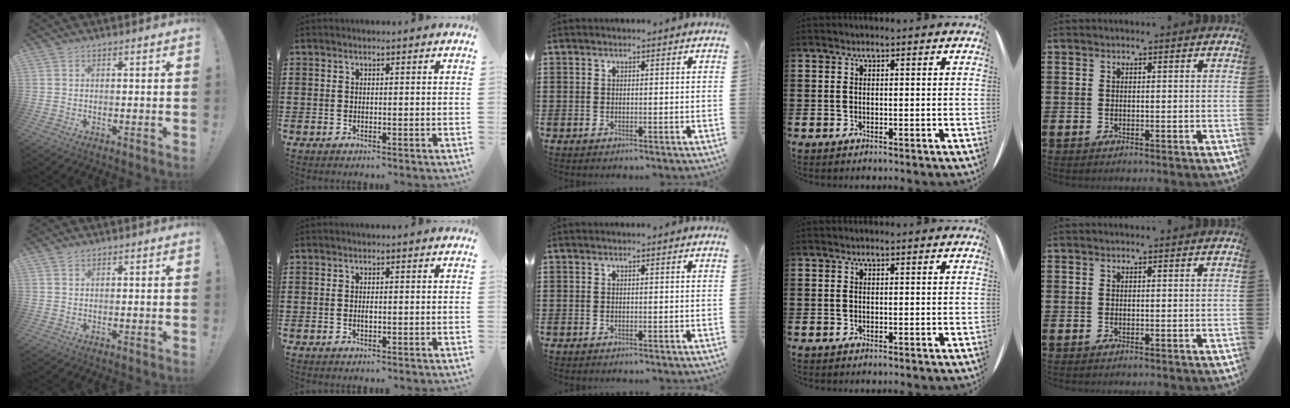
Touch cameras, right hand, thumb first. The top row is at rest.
{"thumb": {"total": 0.7, "force": [0.6, 0.2, 0.3], "torque": [-0.004, 0.000, 0.012]}, "index": {"total": 0.8, "force": [-0.1, 0.2, 0.8], "torque": [-0.015, -0.001, -0.002]}}